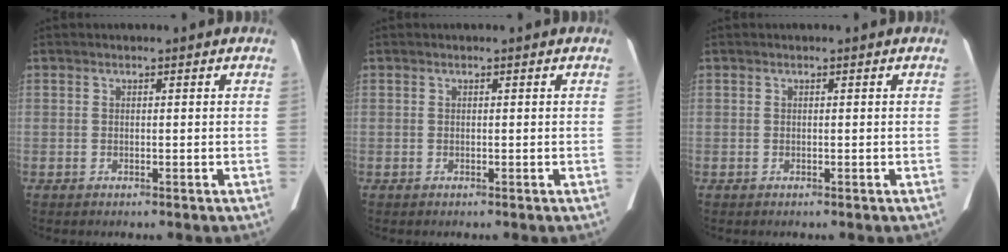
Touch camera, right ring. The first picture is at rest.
{"total": 0.0}
{"total": 0.0}